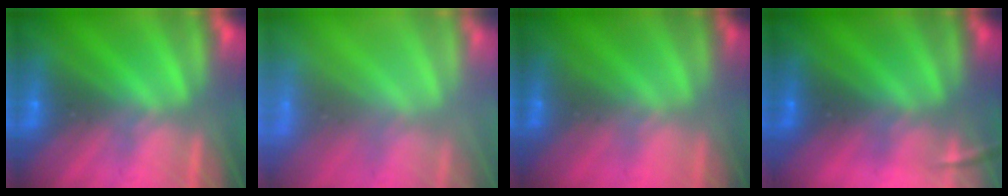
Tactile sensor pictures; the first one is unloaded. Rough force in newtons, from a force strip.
{"total": 7.5}
{"total": 1.4}
{"total": 1.7}